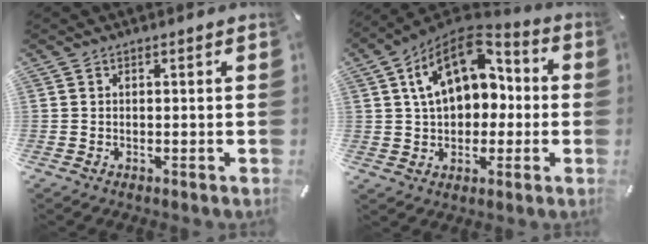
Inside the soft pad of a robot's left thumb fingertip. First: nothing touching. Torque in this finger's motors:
{"motor_torque": [1.78, 3.23, 1.64, -1.13, 0.49]}